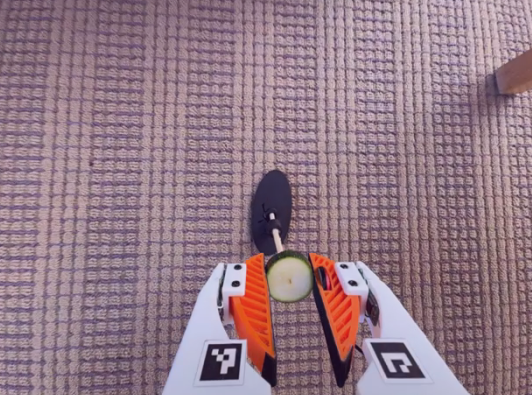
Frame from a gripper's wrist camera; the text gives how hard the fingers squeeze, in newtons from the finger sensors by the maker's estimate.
{"total": 8.7, "left": 9.0, "right": 8.3}